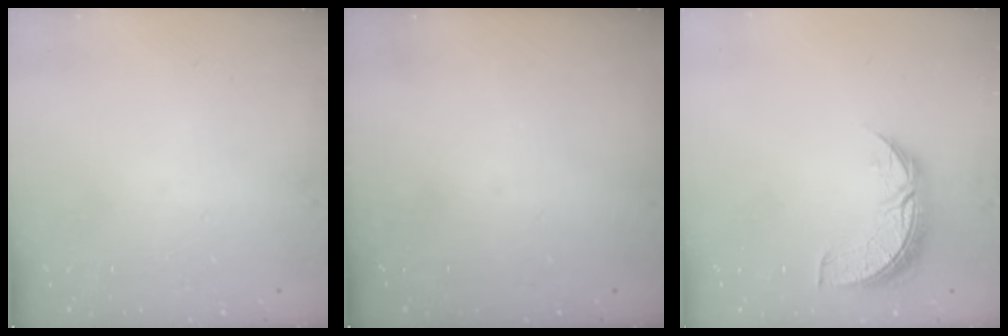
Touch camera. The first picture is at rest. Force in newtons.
{"total": 0.0}
{"total": 8.5, "press": 8.5, "slide": 0.5}